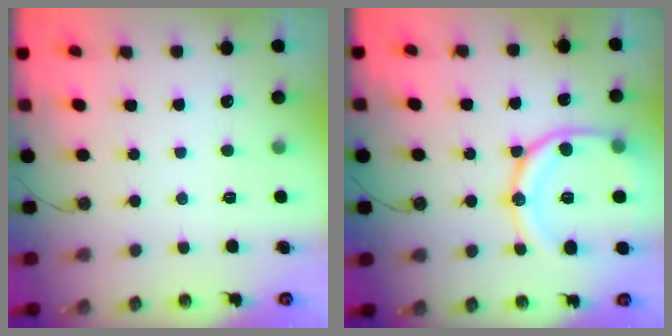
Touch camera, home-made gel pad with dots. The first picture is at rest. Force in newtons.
{"total": 17.7, "press": 17.6, "slide": 1.9}